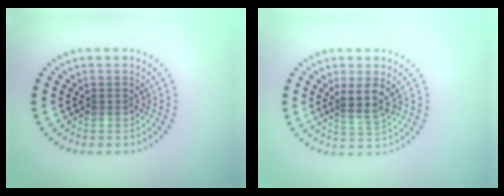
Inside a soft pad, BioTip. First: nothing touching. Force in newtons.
{"total": 2.6, "press": 2.3, "slide": 1.3}